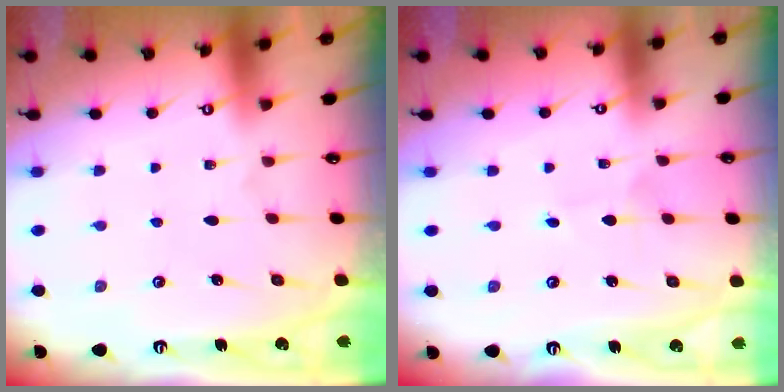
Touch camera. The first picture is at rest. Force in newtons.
{"total": 1.5, "press": 1.5, "slide": 0.1}